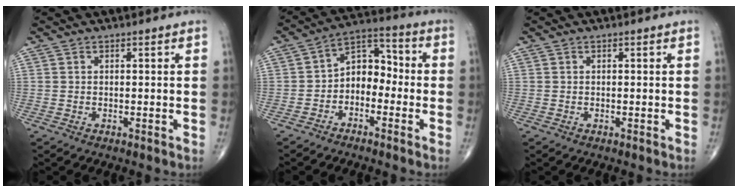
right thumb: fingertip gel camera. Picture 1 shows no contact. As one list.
[{"total": 8.0, "force": [-2.2, 5.6, 5.2], "torque": [-0.053, 0.044, -0.055]}, {"total": 0.0}]